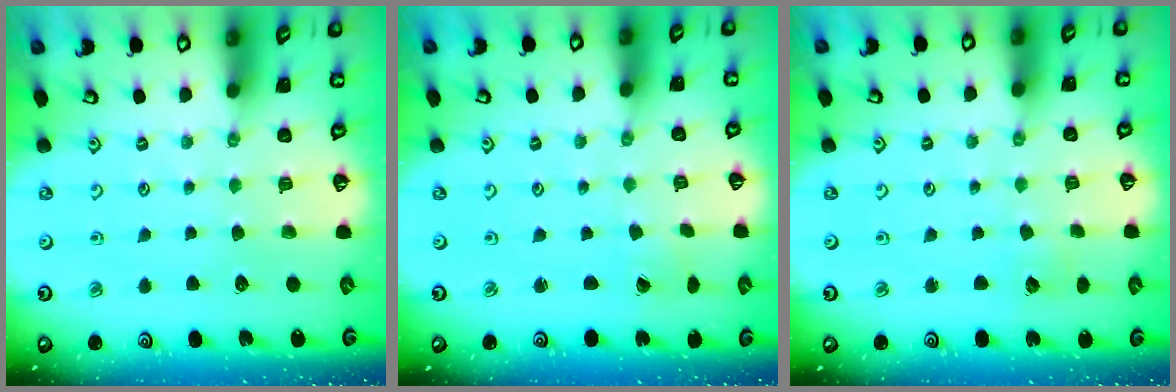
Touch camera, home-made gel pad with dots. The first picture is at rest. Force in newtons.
{"total": 0.0}
{"total": 4.4, "press": 4.4, "slide": 0.4}